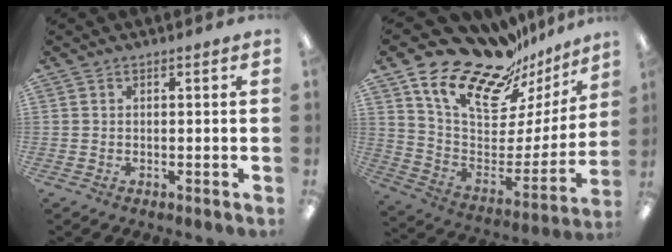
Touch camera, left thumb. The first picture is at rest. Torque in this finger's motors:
{"motor_torque": [0.94, 0.93, 1.33, -1.44, 0.18]}